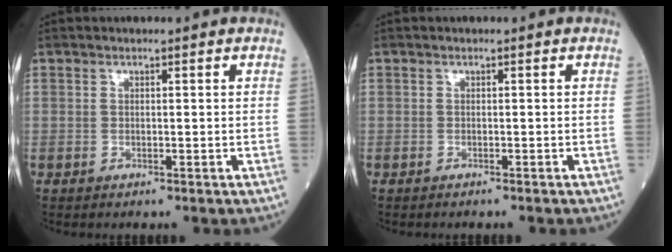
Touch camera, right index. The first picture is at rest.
{"total": 1.1, "force": [-1.0, 0.1, 0.4], "torque": [-0.006, -0.001, -0.013]}